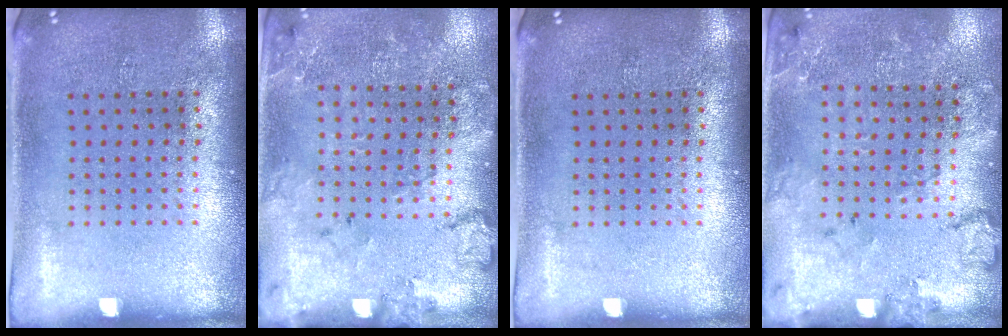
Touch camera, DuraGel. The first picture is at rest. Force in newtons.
{"total": 1.7, "press": 1.6, "slide": 0.5}
{"total": 0.0}
{"total": 1.7, "press": 1.6, "slide": 0.5}